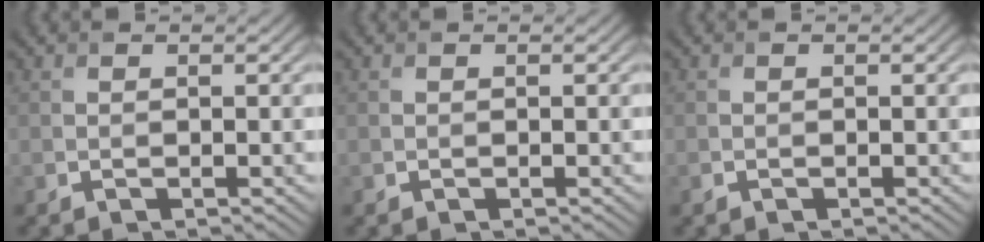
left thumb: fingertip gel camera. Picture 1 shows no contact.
{"total": 0.0}
{"total": 0.5, "force": [-0.4, 0.4, 0.0], "torque": [-0.004, -0.002, -0.009]}